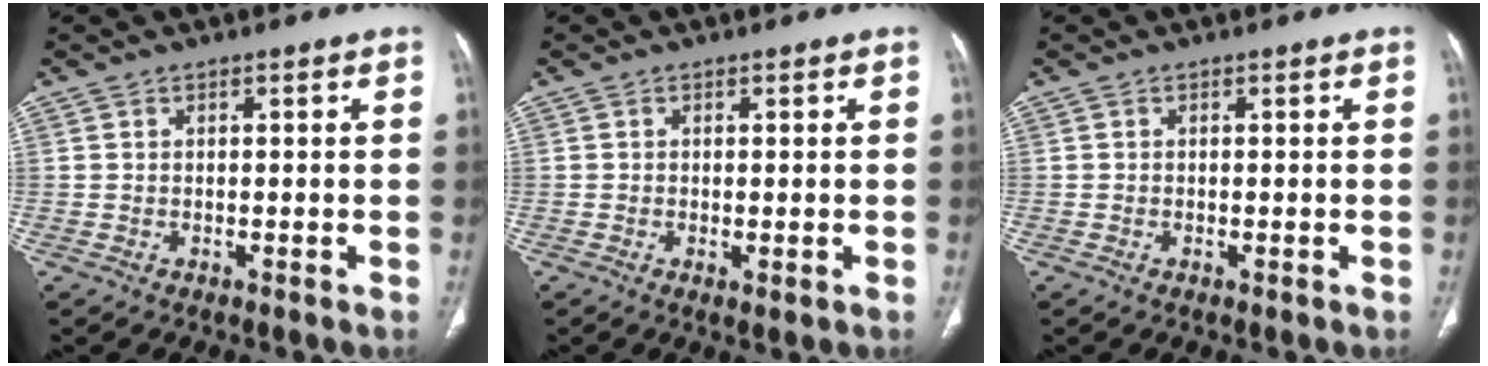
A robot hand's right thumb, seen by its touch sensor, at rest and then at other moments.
{"total": 1.4, "force": [-0.3, 0.5, 1.3], "torque": [-0.027, -0.006, -0.003]}
{"total": 0.5, "force": [-0.2, 0.3, 0.4], "torque": [-0.009, -0.002, -0.004]}